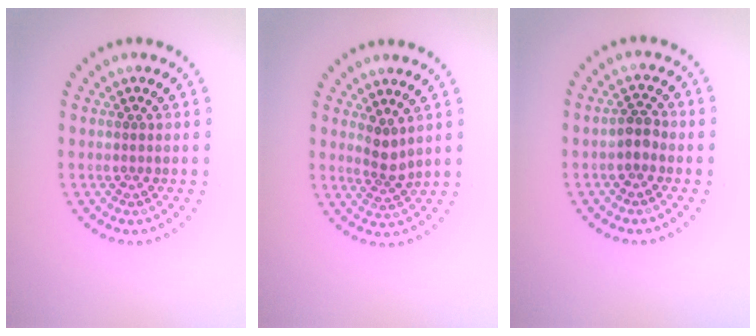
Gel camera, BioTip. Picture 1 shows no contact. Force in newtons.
{"total": 2.0, "press": 1.6, "slide": 1.3}
{"total": 1.4, "press": 1.3, "slide": 0.4}